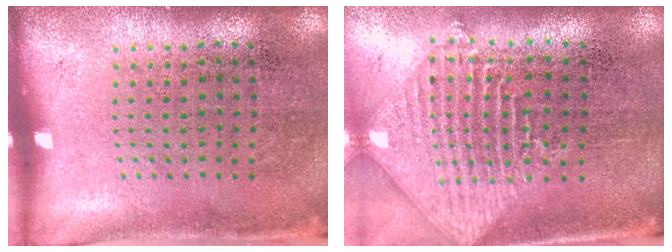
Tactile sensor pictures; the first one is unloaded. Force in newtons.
{"total": 2.0, "press": 1.7, "slide": 1.2}